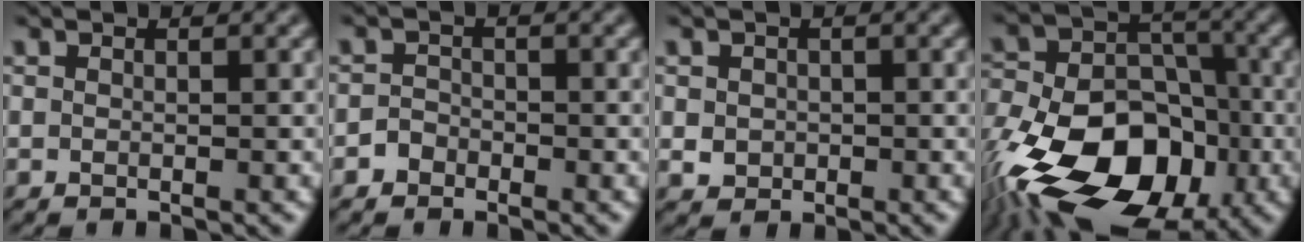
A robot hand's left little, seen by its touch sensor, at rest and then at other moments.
{"total": 1.3, "force": [-0.8, 1.1, 0.1], "torque": [0.008, 0.005, -0.020]}
{"total": 1.7, "force": [-0.1, 1.6, 0.7], "torque": [-0.011, -0.004, 0.001]}
{"total": 19.7, "force": [-9.5, 13.2, 11.1], "torque": [-0.197, -0.017, -0.161]}